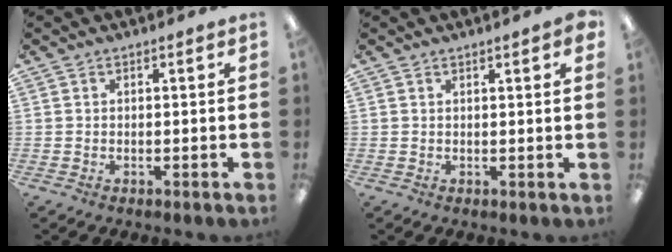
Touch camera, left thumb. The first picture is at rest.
{"total": 1.8, "force": [1.3, 0.1, 1.2], "torque": [-0.018, -0.002, 0.021]}